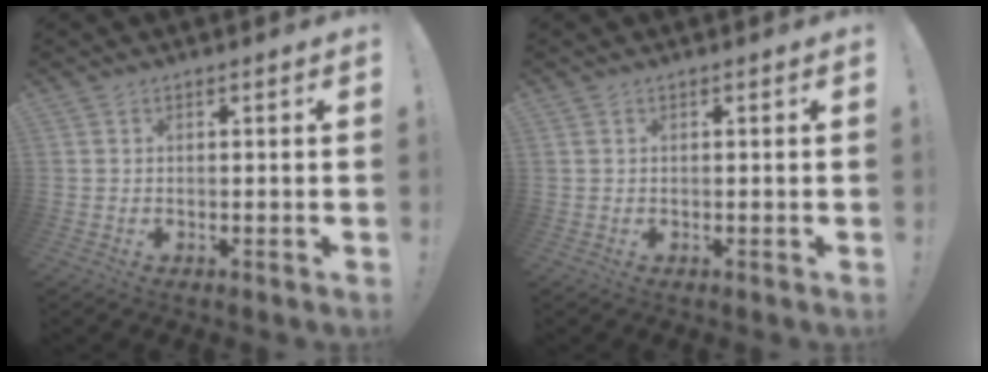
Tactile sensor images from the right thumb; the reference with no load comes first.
{"total": 0.0}